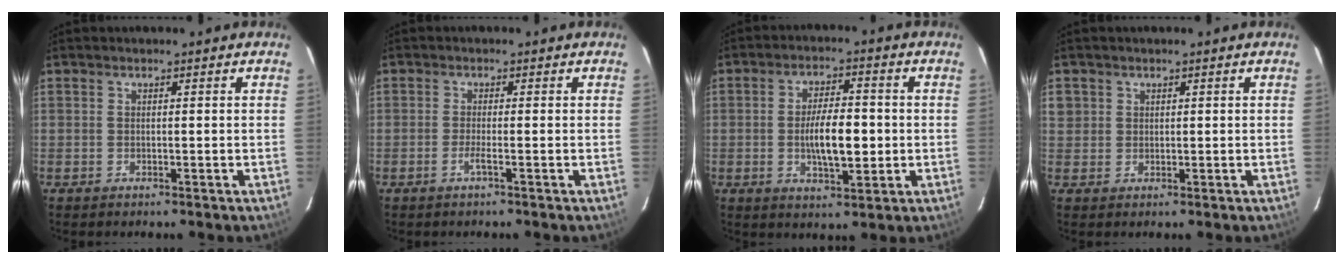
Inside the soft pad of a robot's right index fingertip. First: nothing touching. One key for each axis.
{"total": 1.5, "fx": -0.9, "fy": -0.3, "fz": 1.1, "tx": -0.023, "ty": -0.004, "tz": -0.018}
{"total": 8.9, "fx": -1.0, "fy": 3.1, "fz": 8.3, "tx": -0.151, "ty": -0.003, "tz": -0.013}
{"total": 2.6, "fx": 0.8, "fy": 2.5, "fz": 0.5, "tx": -0.005, "ty": 0.005, "tz": 0.014}